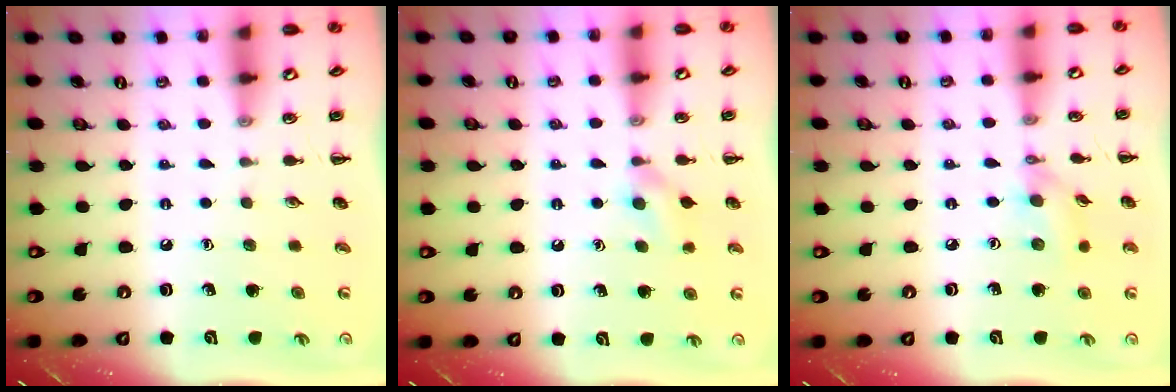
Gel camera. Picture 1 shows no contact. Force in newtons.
{"total": 4.9, "press": 4.8, "slide": 1.2}
{"total": 6.8, "press": 6.8, "slide": 0.9}